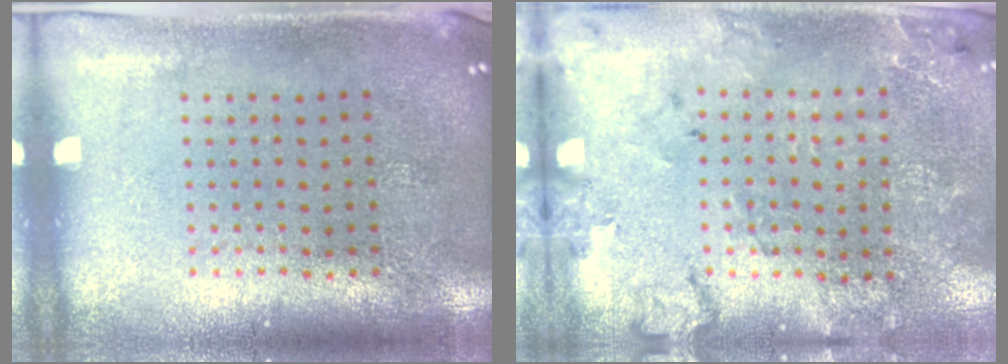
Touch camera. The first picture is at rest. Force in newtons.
{"total": 1.7, "press": 1.6, "slide": 0.5}